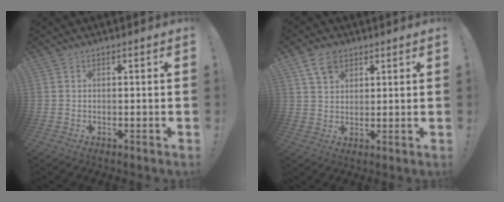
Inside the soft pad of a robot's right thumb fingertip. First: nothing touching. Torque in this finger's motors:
{"motor_torque": [0.05, 0.06, 0.08, -0.08, 0.00]}